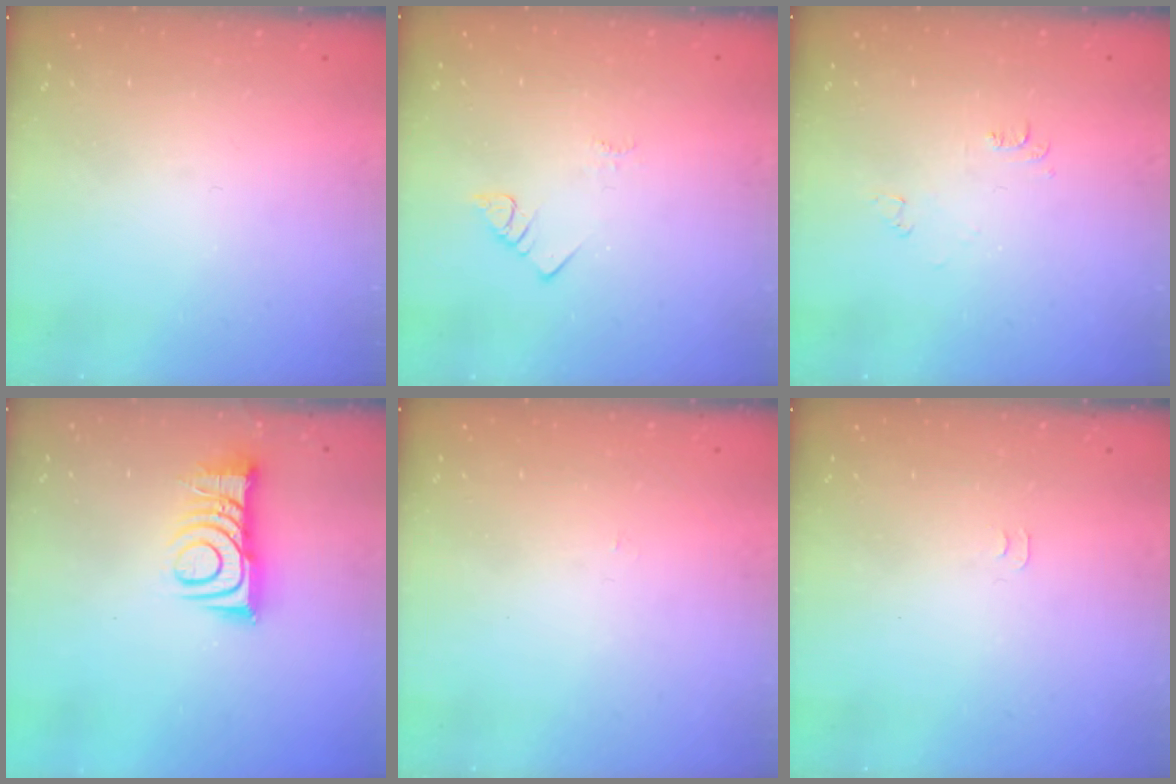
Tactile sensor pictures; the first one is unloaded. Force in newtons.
{"total": 2.0, "press": 2.0, "slide": 0.4}
{"total": 3.5, "press": 3.4, "slide": 0.5}
{"total": 10.3, "press": 10.3, "slide": 0.4}
{"total": 2.2, "press": 2.2, "slide": 0.3}
{"total": 3.1, "press": 3.0, "slide": 0.5}